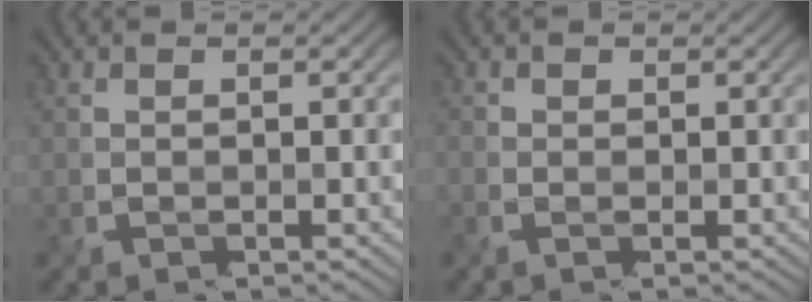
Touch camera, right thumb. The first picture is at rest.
{"total": 1.0, "force": [0.0, 1.0, 0.2], "torque": [-0.005, 0.001, -0.006]}